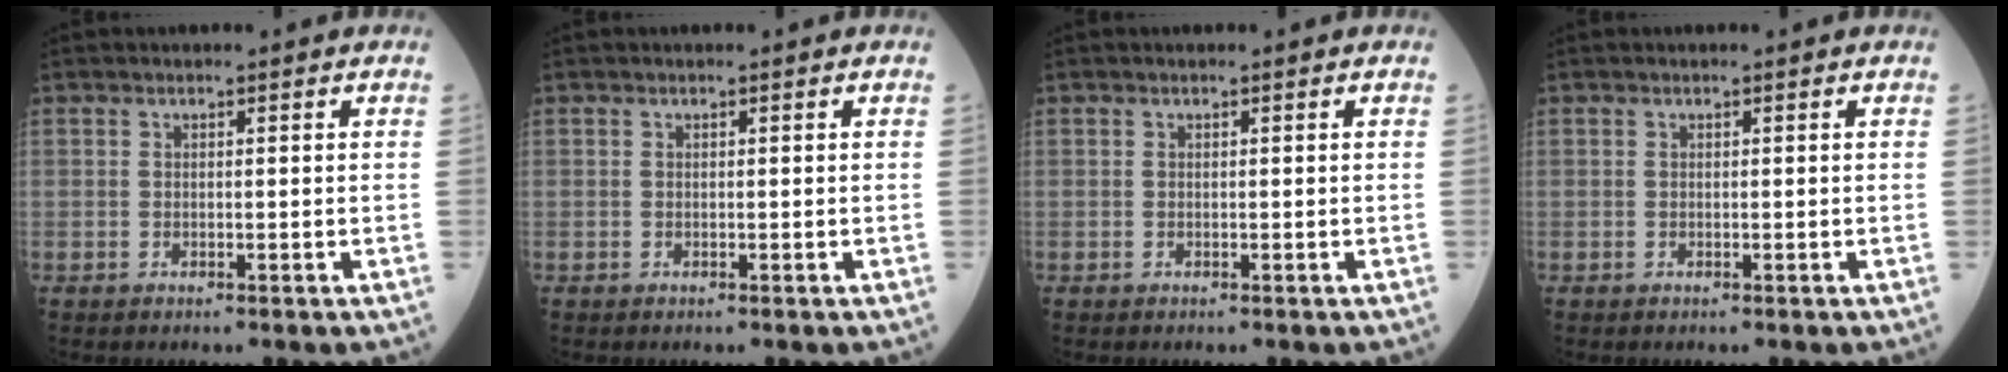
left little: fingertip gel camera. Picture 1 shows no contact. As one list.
[{"total": 0.0}, {"total": 0.0}, {"total": 0.0}]